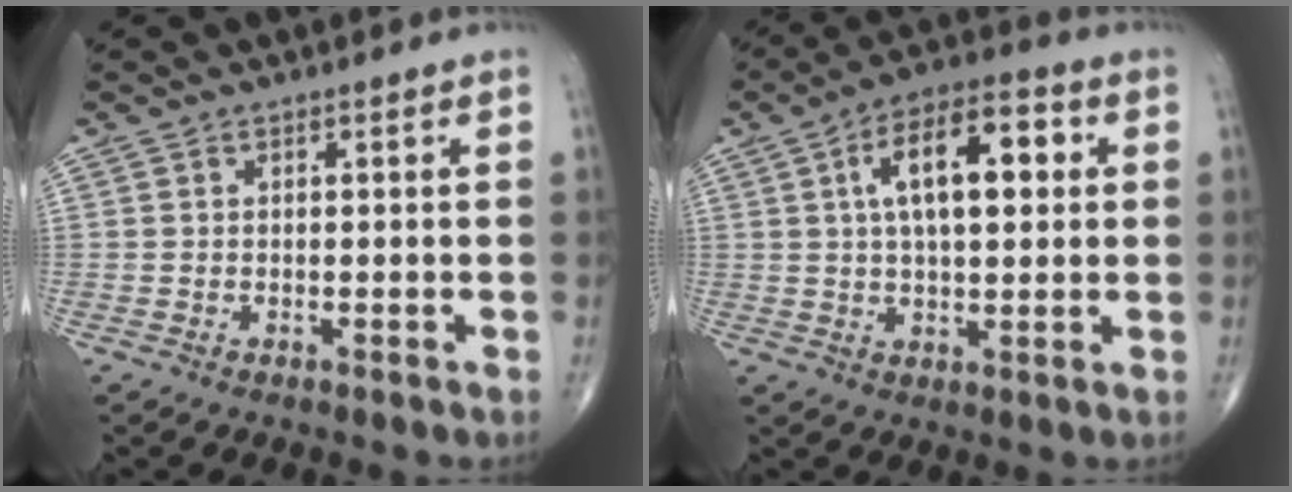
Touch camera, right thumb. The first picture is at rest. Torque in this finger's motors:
{"motor_torque": [1.16, 3.21, 1.38, 0.16, 0.13]}